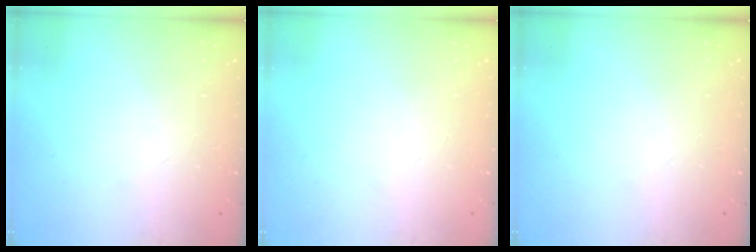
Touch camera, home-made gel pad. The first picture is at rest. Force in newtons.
{"total": 0.0}
{"total": 0.0}